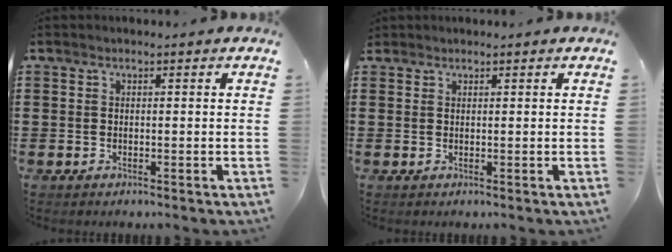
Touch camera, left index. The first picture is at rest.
{"total": 0.7, "force": [0.6, 0.3, 0.1], "torque": [-0.005, 0.000, 0.012]}